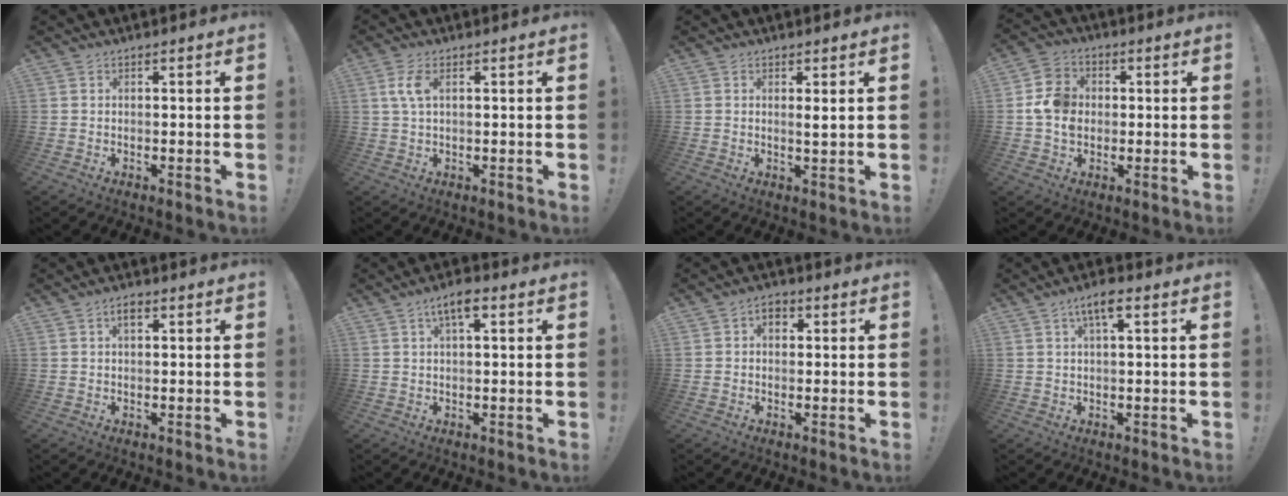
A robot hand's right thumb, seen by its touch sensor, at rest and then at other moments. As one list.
[{"total": 4.5, "force": [1.3, 1.9, 3.9], "torque": [-0.071, 0.003, 0.024]}, {"total": 1.8, "force": [0.8, -0.1, 1.6], "torque": [-0.025, -0.008, 0.012]}, {"total": 9.2, "force": [-0.2, 7.9, 4.7], "torque": [-0.073, 0.011, -0.002]}, {"total": 2.3, "force": [0.9, 1.1, 1.9], "torque": [-0.026, 0.001, 0.010]}, {"total": 5.2, "force": [2.1, 1.6, 4.5], "torque": [-0.066, -0.003, 0.030]}, {"total": 3.6, "force": [0.7, 2.6, 2.3], "torque": [-0.031, 0.002, 0.010]}, {"total": 5.1, "force": [2.0, 1.2, 4.6], "torque": [-0.069, -0.004, 0.027]}]